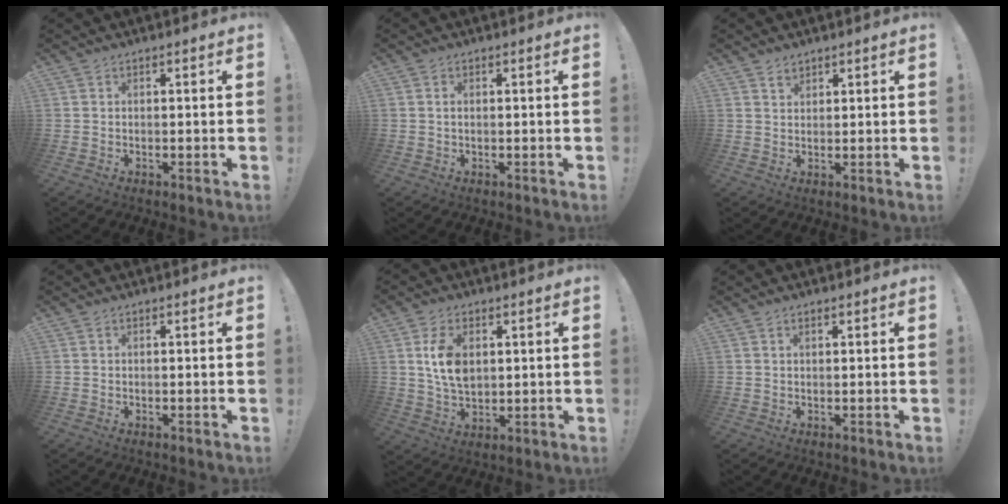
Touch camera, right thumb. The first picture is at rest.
{"total": 1.2, "force": [0.1, 0.9, 0.7], "torque": [-0.015, 0.004, 0.001]}
{"total": 2.5, "force": [2.0, 1.4, 0.5], "torque": [0.006, -0.012, 0.033]}
{"total": 0.0}
{"total": 9.6, "force": [2.3, 6.4, 6.8], "torque": [-0.120, 0.000, 0.043]}
{"total": 0.8, "force": [0.5, 0.2, 0.6], "torque": [-0.011, 0.001, 0.008]}